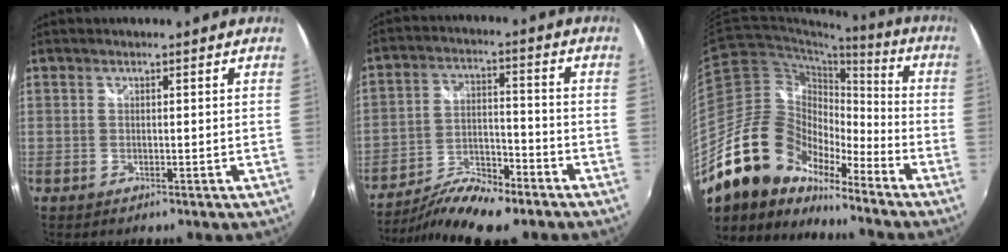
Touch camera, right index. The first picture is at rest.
{"total": 12.9, "force": [-10.3, 3.4, 7.0], "torque": [-0.150, -0.015, -0.187]}
{"total": 17.8, "force": [-13.9, 9.1, 6.4], "torque": [-0.126, 0.025, -0.264]}